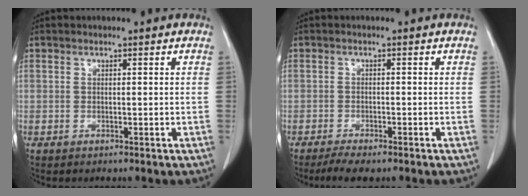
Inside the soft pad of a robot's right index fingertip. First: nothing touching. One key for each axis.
{"total": 3.3, "fx": -2.6, "fy": 0.6, "fz": 2.0, "tx": -0.037, "ty": -0.008, "tz": -0.043}